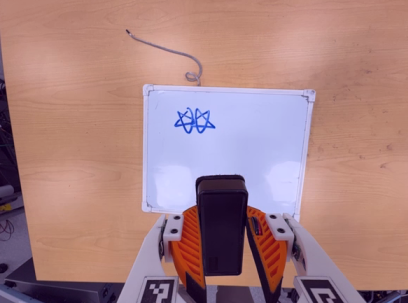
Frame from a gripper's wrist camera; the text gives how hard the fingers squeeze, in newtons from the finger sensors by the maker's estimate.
{"total": 6.7, "left": 5.7, "right": 7.8}